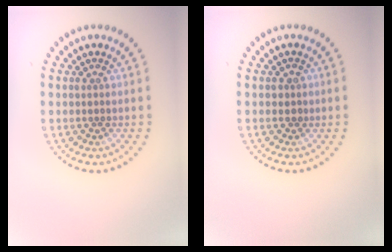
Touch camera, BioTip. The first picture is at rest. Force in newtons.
{"total": 0.9, "press": 0.9, "slide": 0.2}